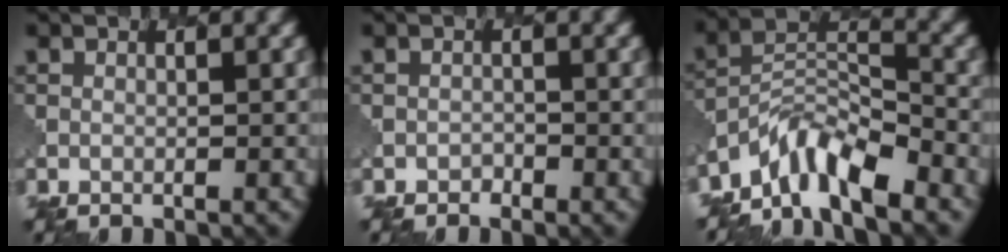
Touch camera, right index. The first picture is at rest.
{"total": 0.6, "force": [-0.3, 0.4, -0.3], "torque": [0.006, -0.002, -0.005]}
{"total": 5.9, "force": [-5.0, 1.6, 2.6], "torque": [-0.042, 0.000, -0.101]}